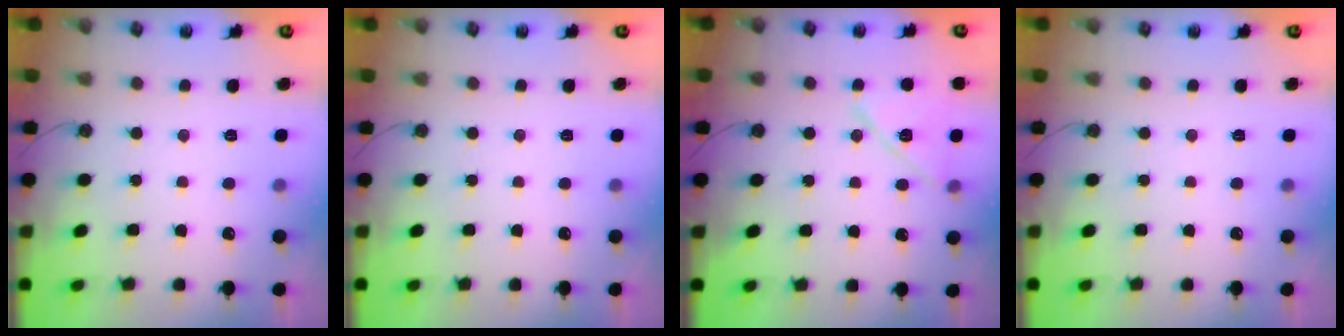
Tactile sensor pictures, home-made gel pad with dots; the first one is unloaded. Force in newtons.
{"total": 0.0}
{"total": 13.5, "press": 12.9, "slide": 3.9}
{"total": 0.0}